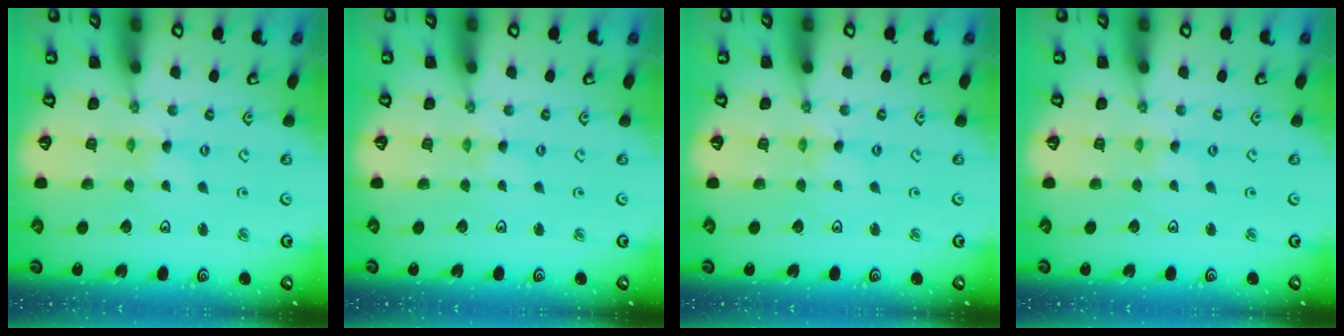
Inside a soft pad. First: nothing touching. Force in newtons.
{"total": 1.2, "press": 1.1, "slide": 0.2}
{"total": 0.6, "press": 0.6, "slide": 0.1}
{"total": 0.0}